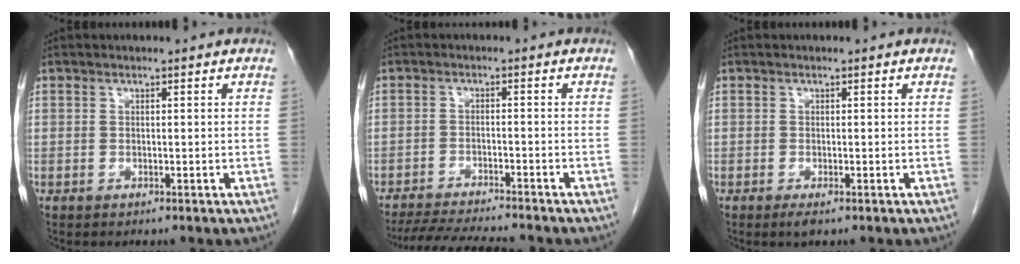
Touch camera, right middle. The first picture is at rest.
{"total": 9.2, "force": [-8.5, 0.1, 3.4], "torque": [-0.054, -0.013, -0.137]}
{"total": 1.2, "force": [-0.7, 0.2, 1.0], "torque": [-0.017, -0.003, -0.010]}